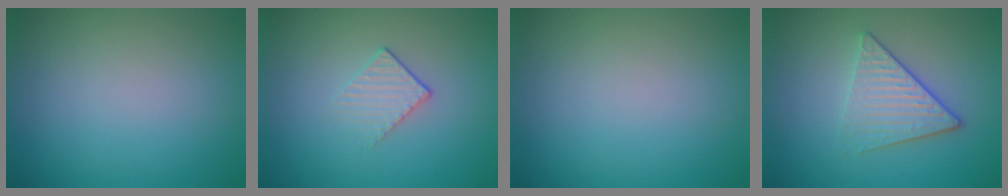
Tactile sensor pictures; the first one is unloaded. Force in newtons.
{"total": 1.5, "press": 0.9, "slide": 1.2}
{"total": 0.0}
{"total": 3.8, "press": 3.0, "slide": 2.4}